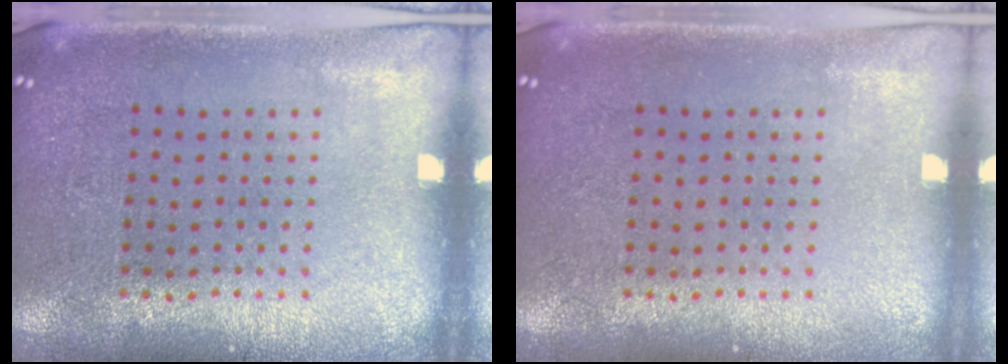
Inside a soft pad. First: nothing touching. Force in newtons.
{"total": 0.0}